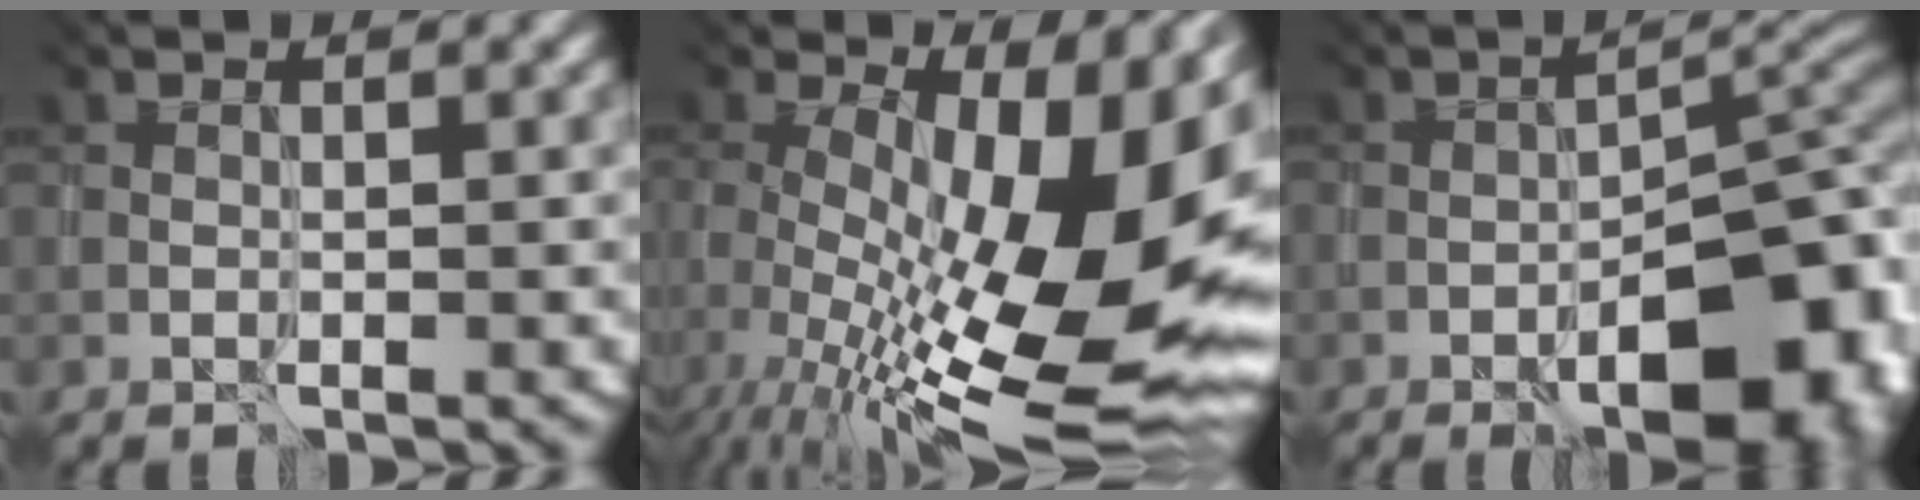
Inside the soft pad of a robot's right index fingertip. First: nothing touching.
{"total": 15.0, "force": [-1.1, 7.4, 13.0], "torque": [-0.199, -0.019, 0.024]}
{"total": 10.1, "force": [-6.4, 3.2, 7.1], "torque": [-0.094, 0.000, -0.071]}